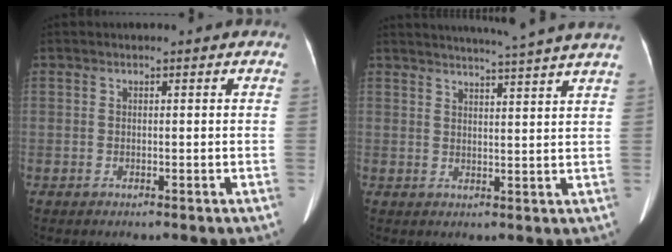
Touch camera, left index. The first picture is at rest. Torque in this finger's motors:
{"motor_torque": [0.20, -1.05, -0.03, 0.05]}